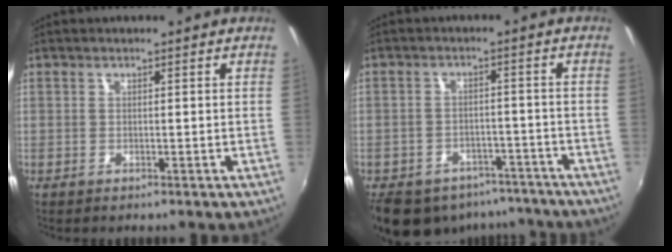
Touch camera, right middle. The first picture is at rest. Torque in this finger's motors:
{"motor_torque": [1.07, -1.07, 0.31, 0.12]}